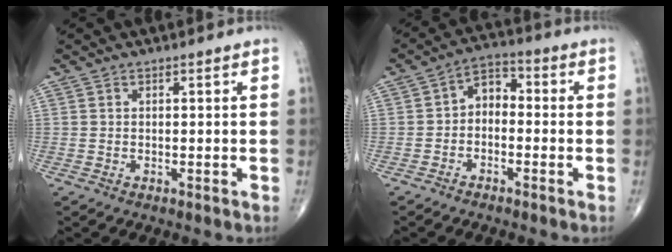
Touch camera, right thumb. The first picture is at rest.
{"total": 5.2, "force": [-1.0, 3.6, 3.6], "torque": [-0.041, 0.029, -0.033]}